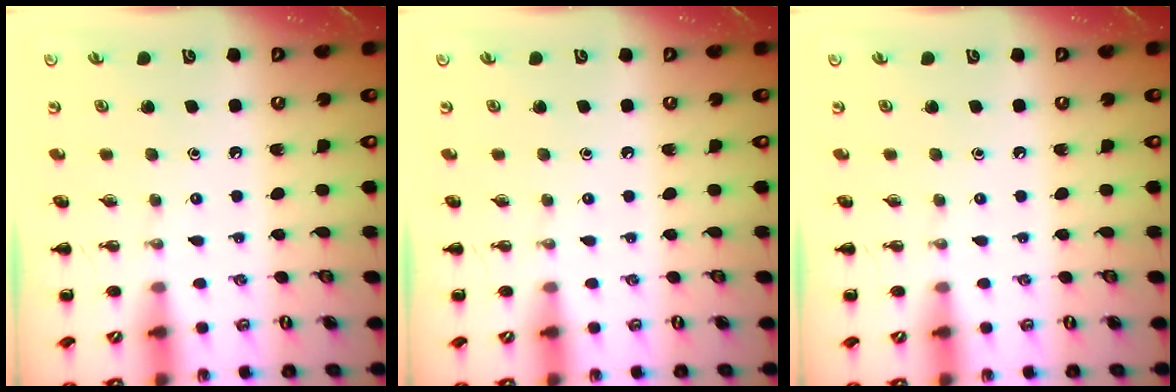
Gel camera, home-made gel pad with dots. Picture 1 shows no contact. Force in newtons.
{"total": 0.0}
{"total": 0.0}